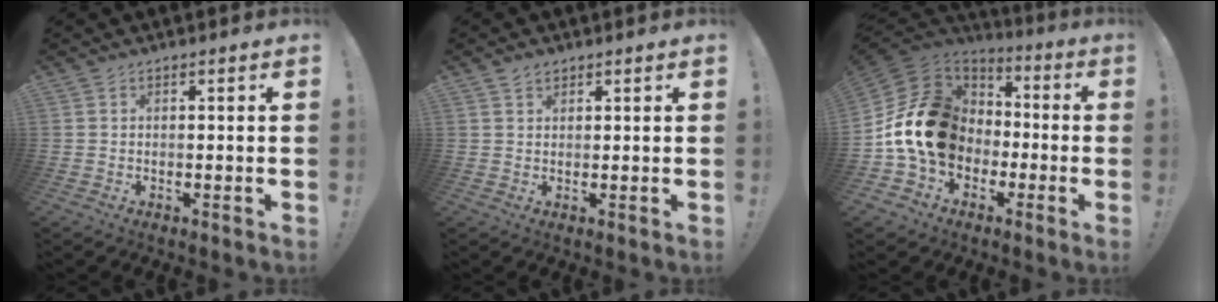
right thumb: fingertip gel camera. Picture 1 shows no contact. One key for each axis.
{"total": 1.8, "fx": 1.4, "fy": 1.0, "fz": 0.5, "tx": -0.002, "ty": -0.004, "tz": 0.025}
{"total": 20.6, "fx": -1.7, "fy": 16.1, "fz": 12.7, "tx": -0.205, "ty": 0.025, "tz": -0.009}